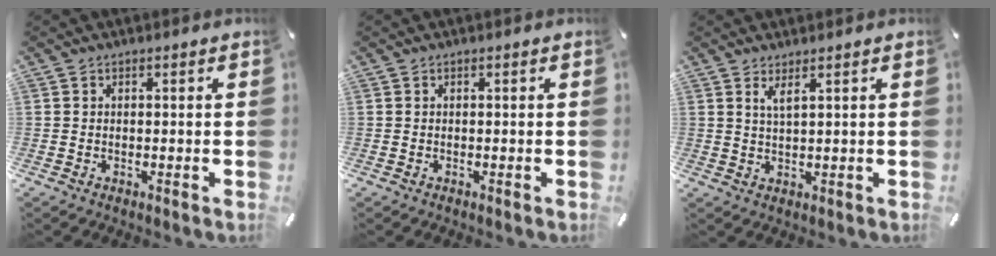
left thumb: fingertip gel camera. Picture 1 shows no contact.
{"total": 0.0}
{"total": 2.9, "force": [1.9, 0.4, 2.2], "torque": [-0.047, 0.000, 0.033]}